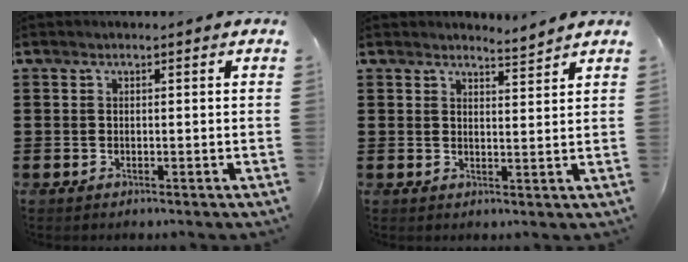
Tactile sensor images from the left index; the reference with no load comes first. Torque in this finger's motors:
{"motor_torque": [-0.15, -0.02, -0.02, -0.01]}